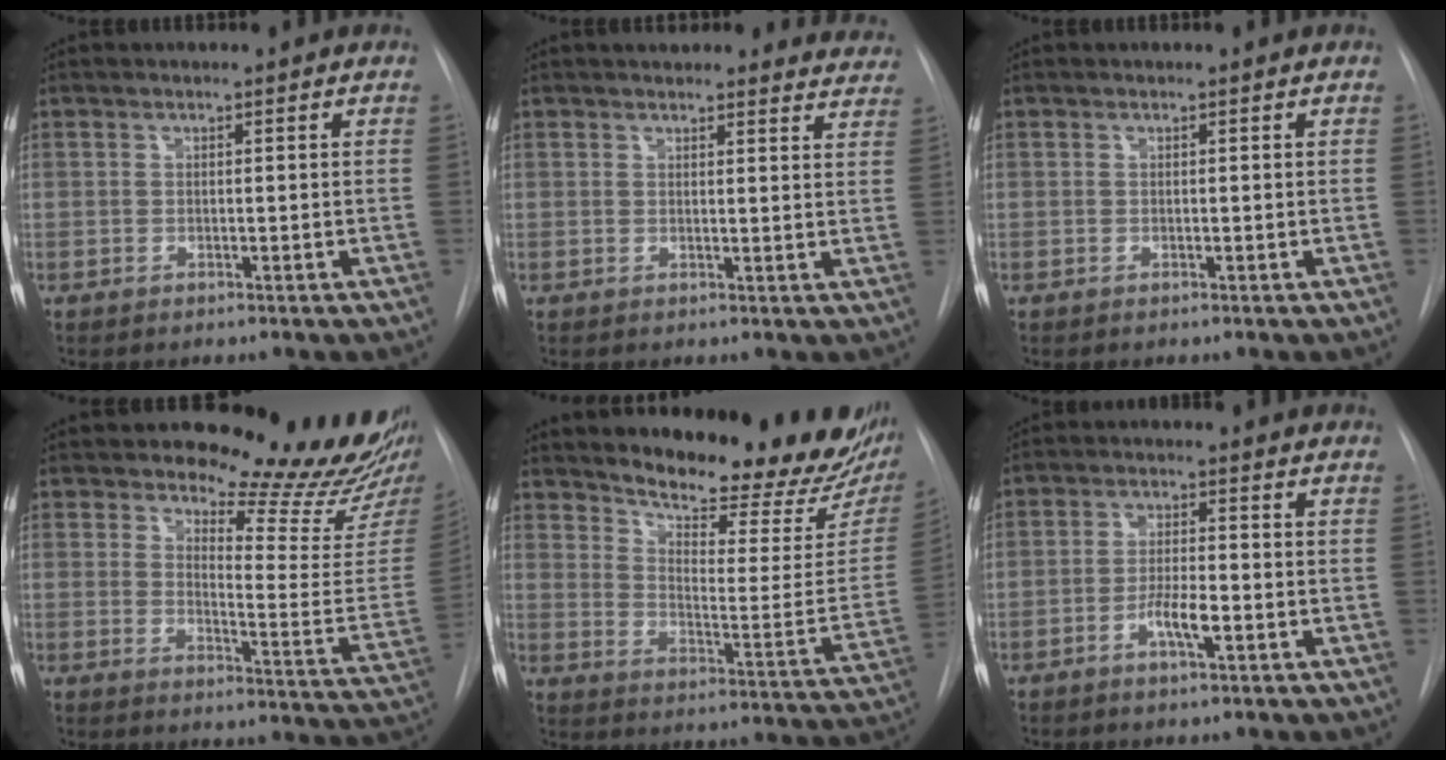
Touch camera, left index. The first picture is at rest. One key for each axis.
{"total": 12.7, "fx": 11.9, "fy": 3.6, "fz": 2.5, "tx": -0.001, "ty": -0.009, "tz": 0.114}
{"total": 0.0}
{"total": 17.9, "fx": 16.8, "fy": 2.1, "fz": 5.9, "tx": -0.070, "ty": -0.134, "tz": 0.193}
{"total": 22.1, "fx": 19.2, "fy": 4.9, "fz": 9.8, "tx": -0.140, "ty": -0.079, "tz": 0.244}
{"total": 4.5, "fx": -2.6, "fy": 0.7, "fz": 3.6, "tx": -0.067, "ty": -0.006, "tz": -0.046}